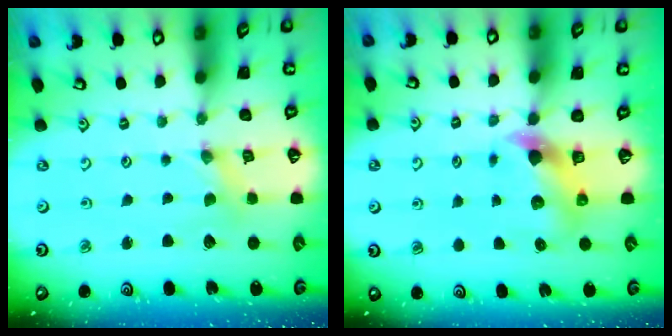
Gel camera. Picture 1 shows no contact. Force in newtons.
{"total": 7.1, "press": 7.0, "slide": 0.8}